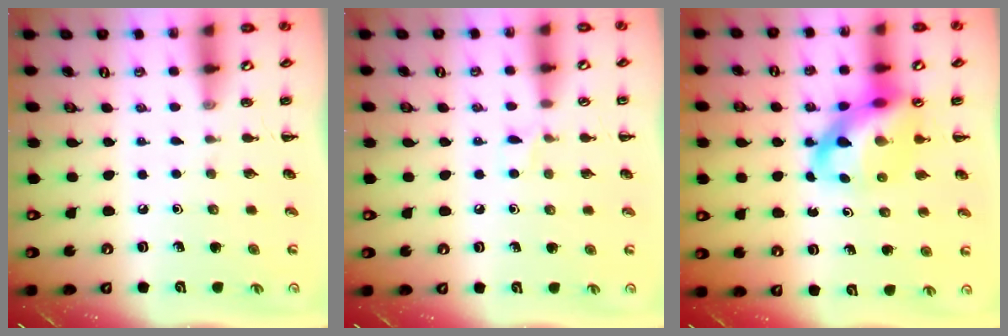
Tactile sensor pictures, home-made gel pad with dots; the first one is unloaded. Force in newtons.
{"total": 3.8, "press": 3.5, "slide": 1.4}
{"total": 12.2, "press": 11.7, "slide": 3.2}